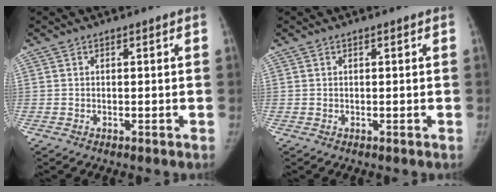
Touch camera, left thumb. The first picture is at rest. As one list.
[{"total": 0.0}]